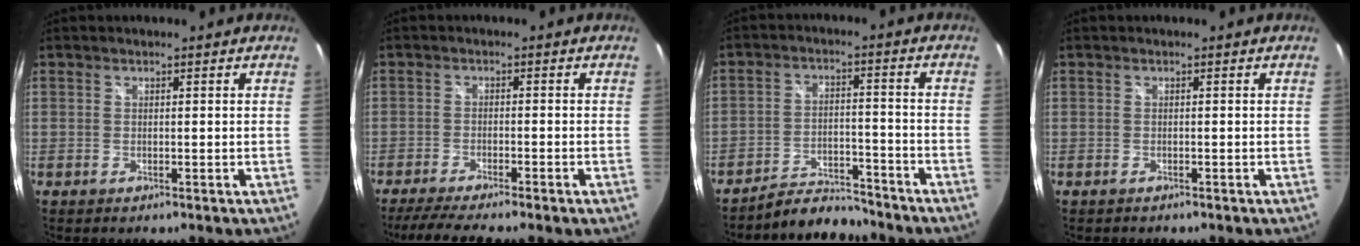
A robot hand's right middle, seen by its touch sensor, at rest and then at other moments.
{"total": 8.0, "force": [-6.7, -0.3, 4.4], "torque": [-0.094, -0.018, -0.108]}
{"total": 7.5, "force": [-7.3, 1.1, 0.8], "torque": [-0.030, 0.013, -0.119]}
{"total": 0.6, "force": [-0.5, 0.3, 0.1], "torque": [-0.004, -0.002, -0.009]}